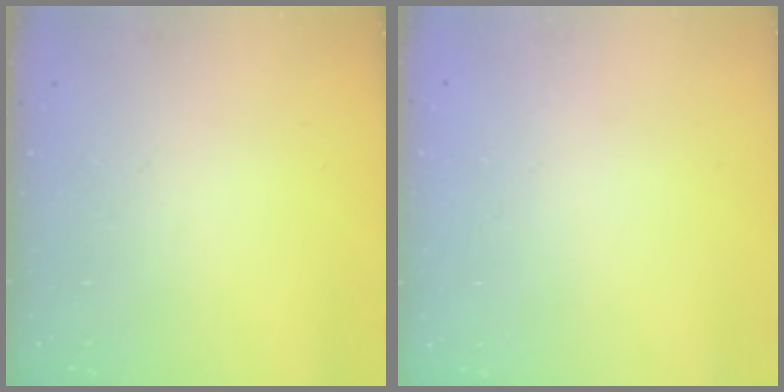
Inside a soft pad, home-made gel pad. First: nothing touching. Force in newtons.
{"total": 1.6, "press": 1.6, "slide": 0.2}